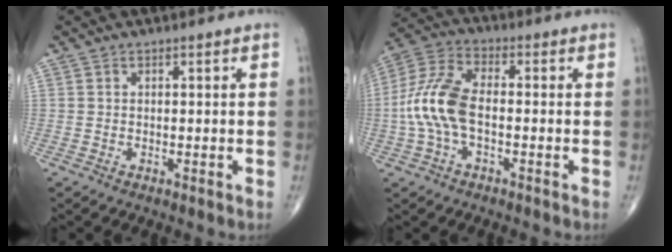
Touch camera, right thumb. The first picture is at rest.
{"total": 11.2, "force": [-1.6, 5.7, 9.5], "torque": [-0.216, 0.032, -0.037]}